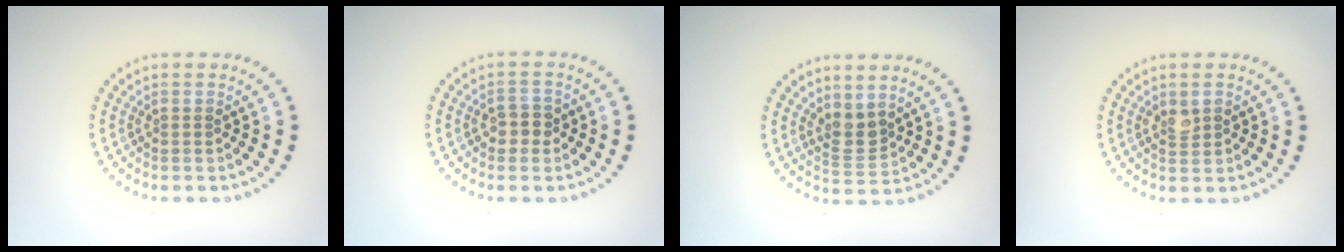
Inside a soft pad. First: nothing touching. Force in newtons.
{"total": 2.0, "press": 1.8, "slide": 0.8}
{"total": 2.2, "press": 1.8, "slide": 1.3}
{"total": 1.4, "press": 1.4, "slide": 0.2}